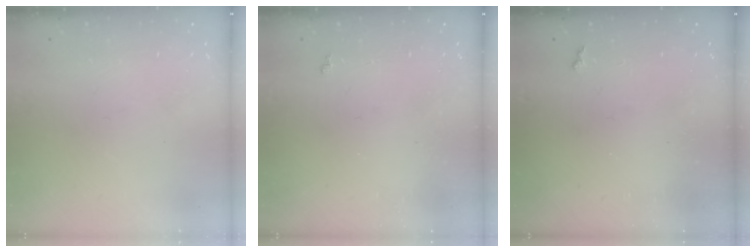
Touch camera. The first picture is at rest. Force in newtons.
{"total": 1.9, "press": 1.8, "slide": 0.5}
{"total": 1.9, "press": 1.8, "slide": 0.5}